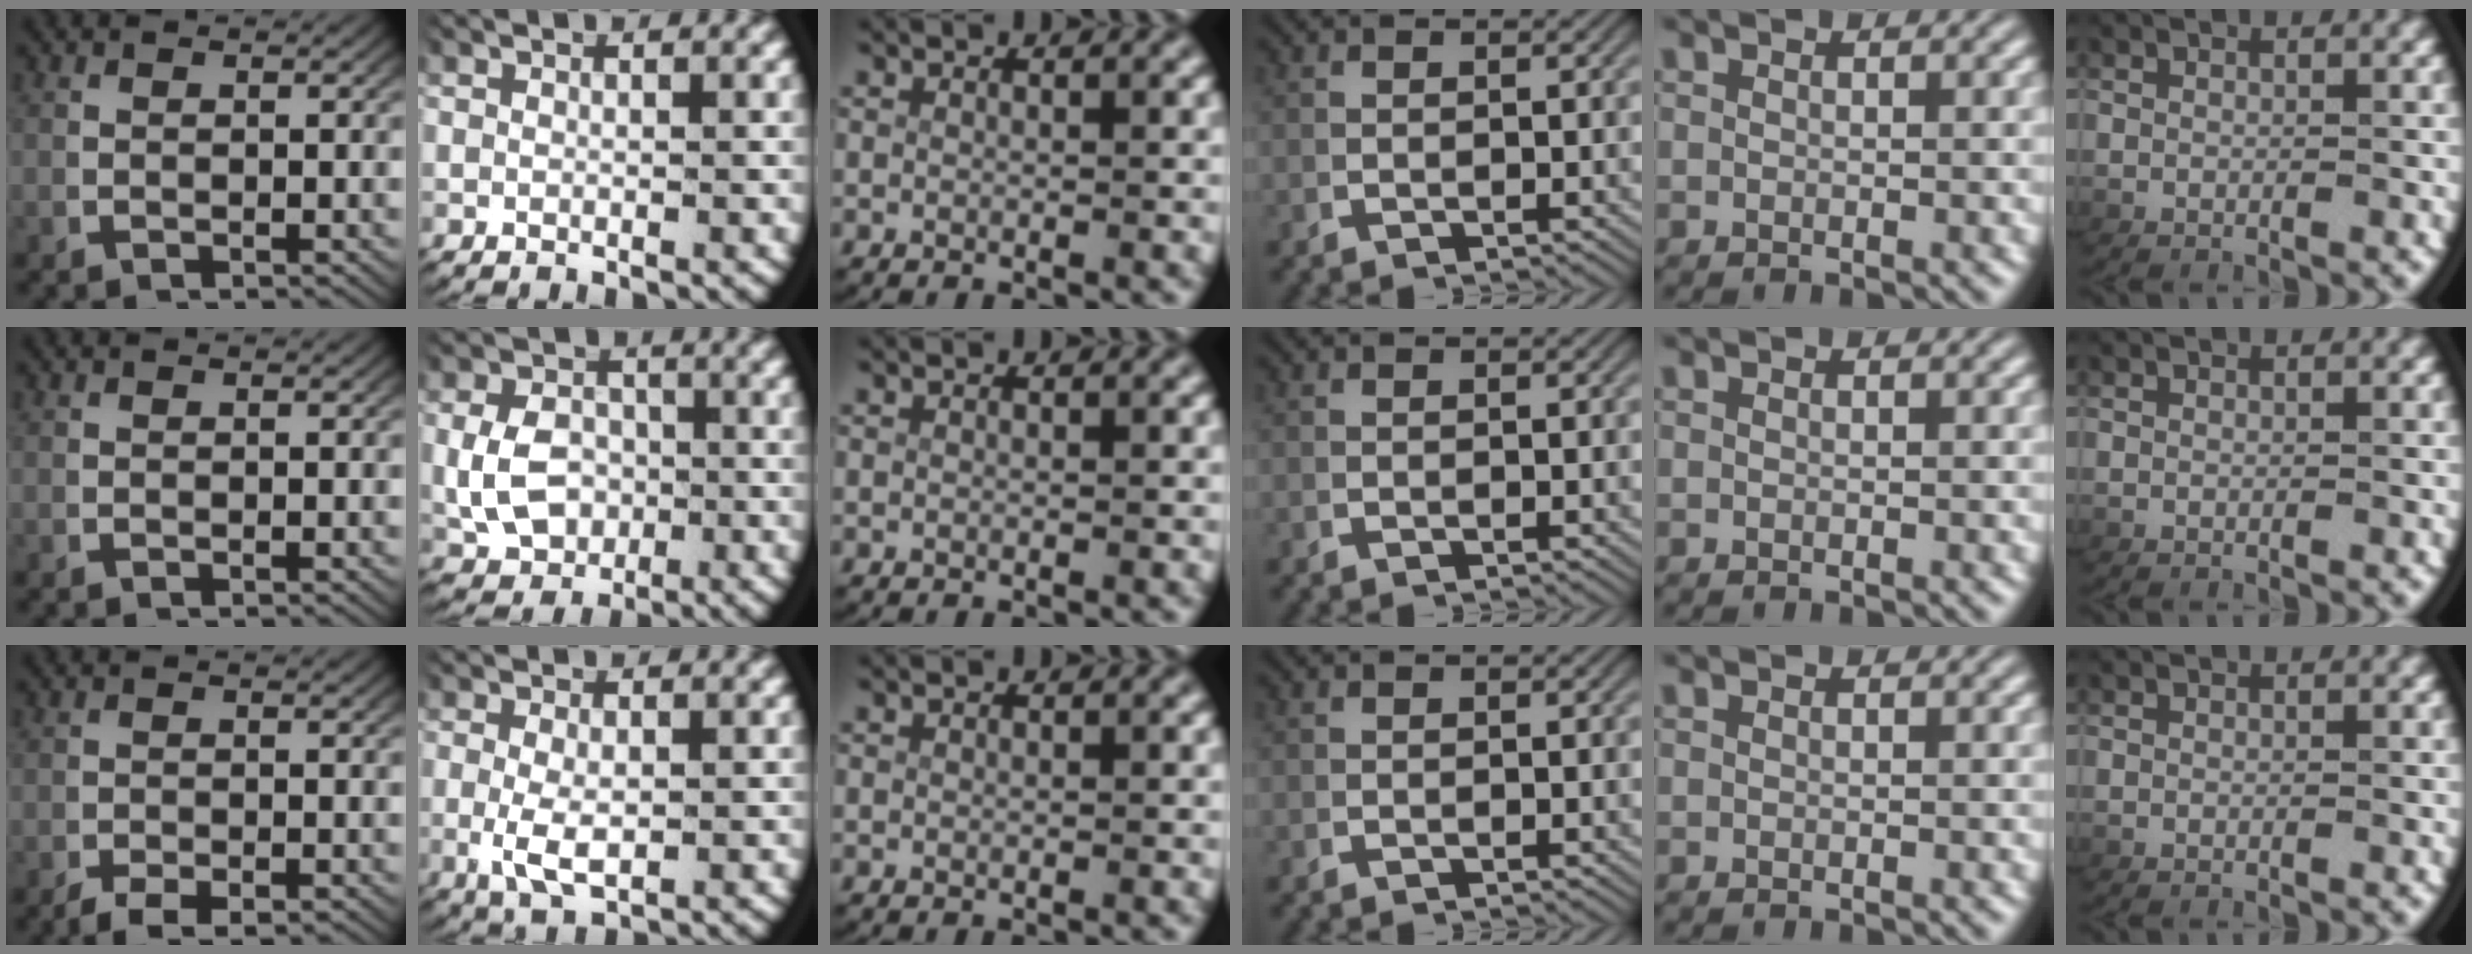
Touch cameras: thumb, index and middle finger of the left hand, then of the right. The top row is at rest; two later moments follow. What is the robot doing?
{"motion": "grasp_and_lifting", "object": "card"}